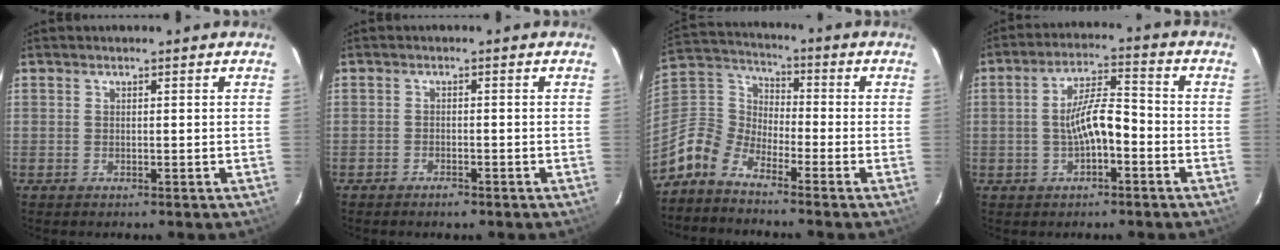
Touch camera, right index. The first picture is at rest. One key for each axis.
{"total": 1.9, "fx": -1.5, "fy": 0.8, "fz": 0.8, "tx": -0.020, "ty": 0.001, "tz": -0.028}
{"total": 9.1, "fx": -7.8, "fy": 3.8, "fz": 2.9, "tx": -0.067, "ty": 0.021, "tz": -0.181}
{"total": 7.6, "fx": -2.1, "fy": 2.3, "fz": 6.9, "tx": -0.128, "ty": 0.016, "tz": -0.031}